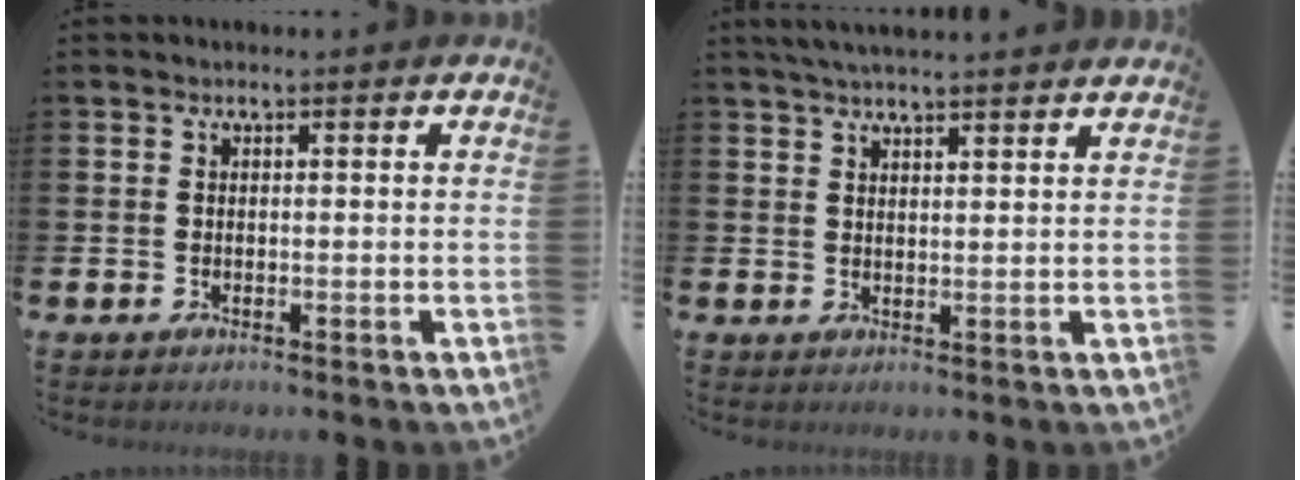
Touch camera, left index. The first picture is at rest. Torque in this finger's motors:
{"motor_torque": [0.60, -0.93, 0.58, 0.16]}